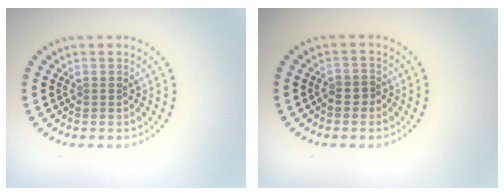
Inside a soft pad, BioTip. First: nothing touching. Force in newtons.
{"total": 1.2, "press": 1.0, "slide": 0.7}